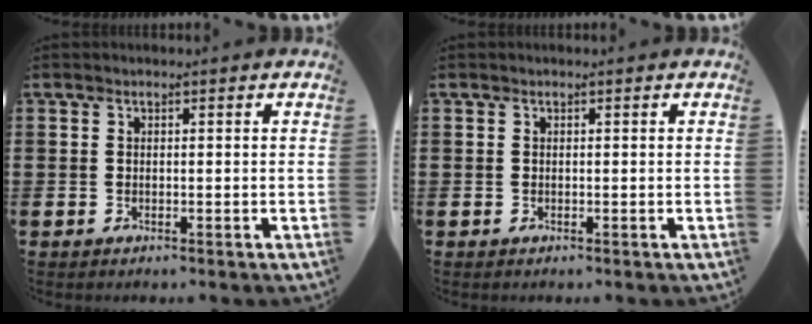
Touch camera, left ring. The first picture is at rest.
{"total": 0.0}